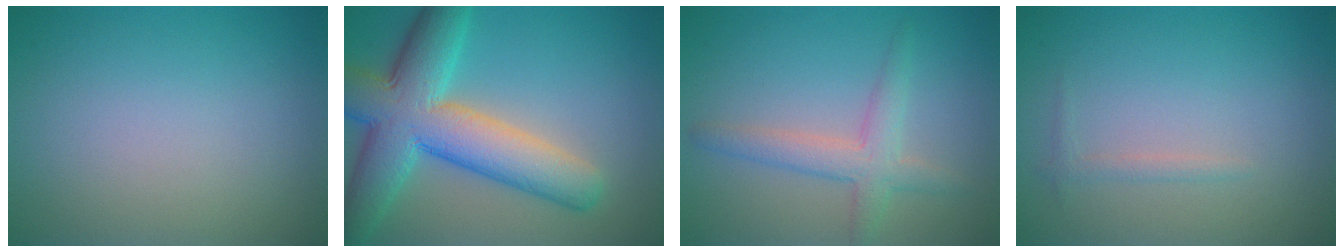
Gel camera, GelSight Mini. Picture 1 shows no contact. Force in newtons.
{"total": 10.4, "press": 10.4, "slide": 0.4}
{"total": 3.4, "press": 3.3, "slide": 0.3}
{"total": 0.9, "press": 0.9, "slide": 0.1}